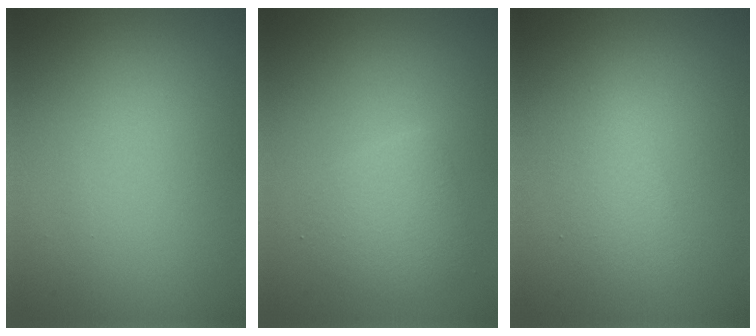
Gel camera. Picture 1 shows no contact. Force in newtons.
{"total": 2.7, "press": 2.7, "slide": 0.1}
{"total": 2.1, "press": 2.1, "slide": 0.1}